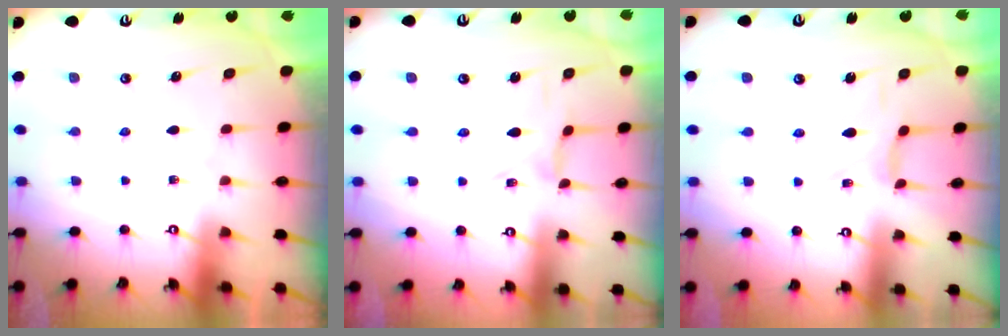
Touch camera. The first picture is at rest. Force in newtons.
{"total": 0.0}
{"total": 1.7, "press": 1.6, "slide": 0.4}